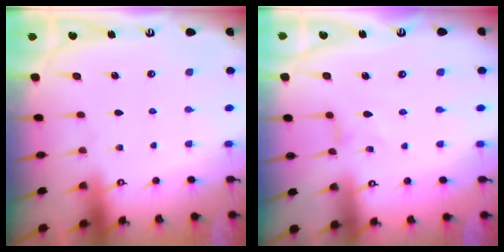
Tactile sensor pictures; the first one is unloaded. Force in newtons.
{"total": 0.8, "press": 0.8, "slide": 0.3}